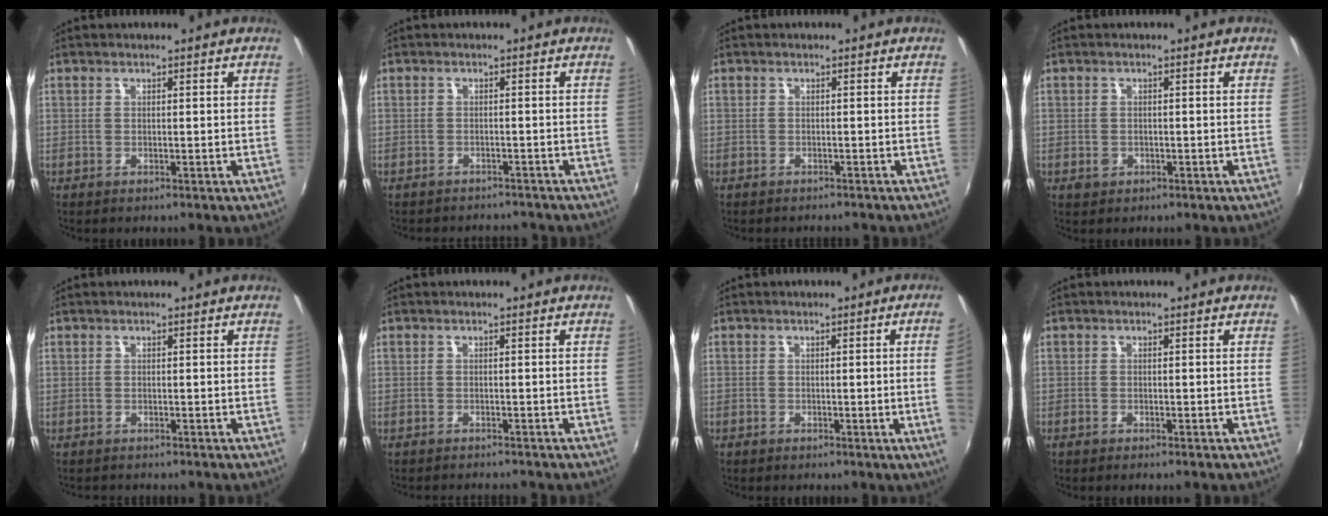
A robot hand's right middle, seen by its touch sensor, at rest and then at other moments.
{"total": 4.4, "force": [-3.7, 2.2, 0.5], "torque": [-0.015, 0.007, -0.054]}
{"total": 2.0, "force": [-1.9, 0.5, 0.4], "torque": [-0.013, -0.012, -0.026]}
{"total": 1.7, "force": [-0.7, 1.4, 0.5], "torque": [-0.010, -0.003, -0.009]}
{"total": 0.9, "force": [-0.8, 0.5, -0.2], "torque": [-0.001, 0.000, -0.015]}
{"total": 2.7, "force": [-2.6, 0.4, 0.6], "torque": [-0.020, -0.013, -0.042]}
{"total": 3.6, "force": [-0.1, -1.8, 3.1], "torque": [-0.051, -0.011, 0.006]}
{"total": 1.0, "force": [-0.9, 0.2, 0.4], "torque": [-0.014, -0.002, -0.019]}